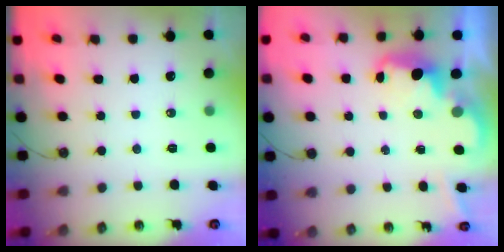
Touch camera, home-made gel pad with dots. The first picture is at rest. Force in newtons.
{"total": 2.7, "press": 2.6, "slide": 0.5}